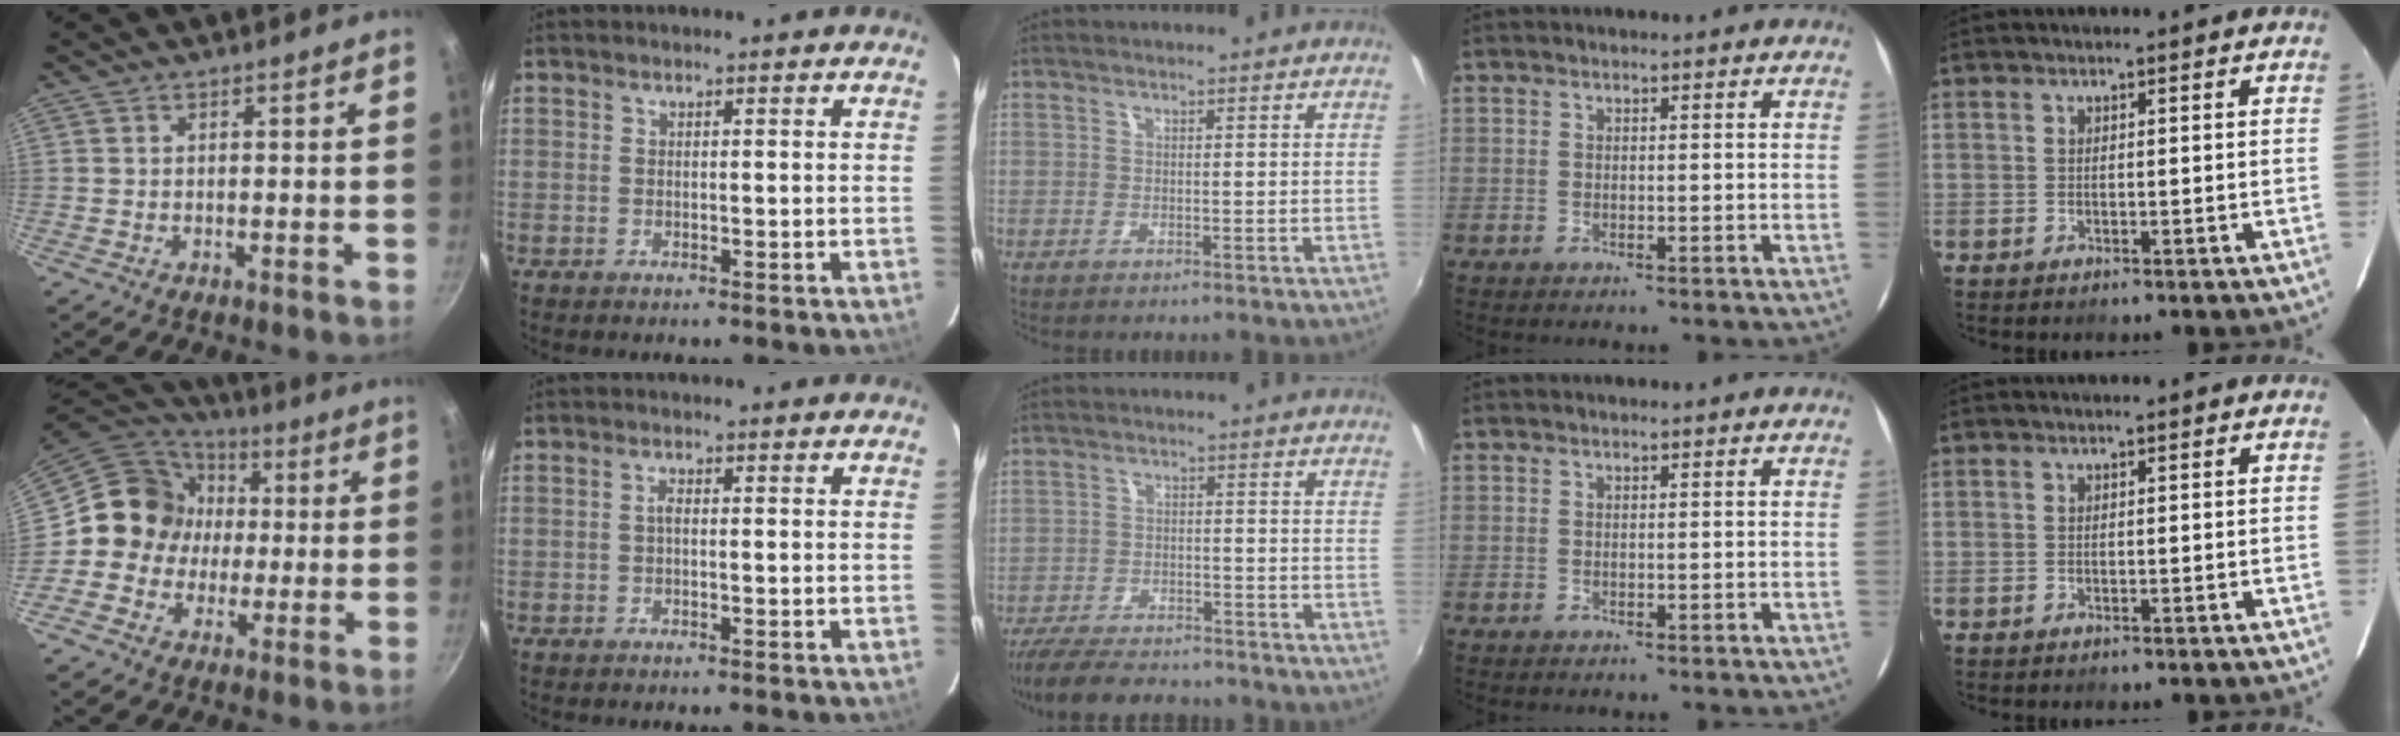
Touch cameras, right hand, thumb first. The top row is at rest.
{"thumb": {"total": 13.0, "force": [0.1, 12.1, 4.7], "torque": [-0.031, 0.030, -0.018]}, "index": {"total": 1.0, "force": [-0.1, 0.5, 0.9], "torque": [-0.018, 0.006, -0.004]}, "middle": {"total": 12.8, "force": [-11.1, 3.8, 5.1], "torque": [-0.129, -0.012, -0.178]}}